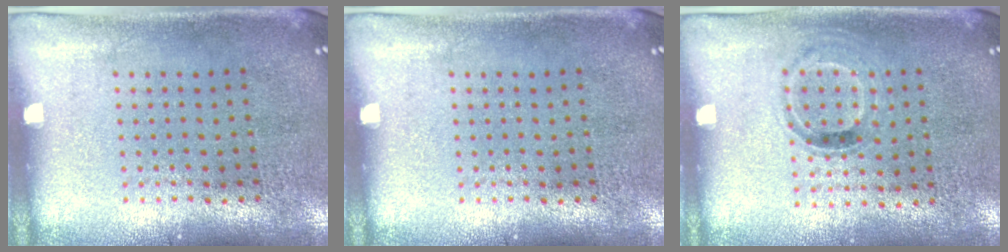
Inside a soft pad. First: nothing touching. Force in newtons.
{"total": 0.0}
{"total": 0.9, "press": 0.7, "slide": 0.5}